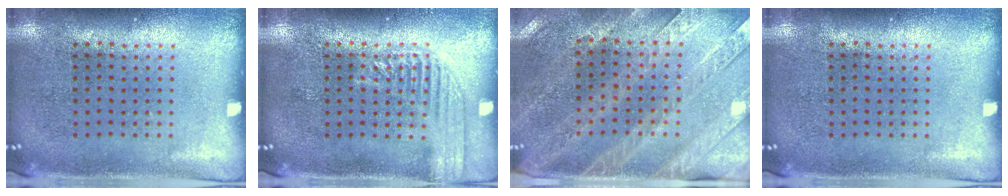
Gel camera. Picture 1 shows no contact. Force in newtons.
{"total": 2.1, "press": 2.1, "slide": 0.3}
{"total": 3.0, "press": 2.6, "slide": 1.4}
{"total": 0.0}